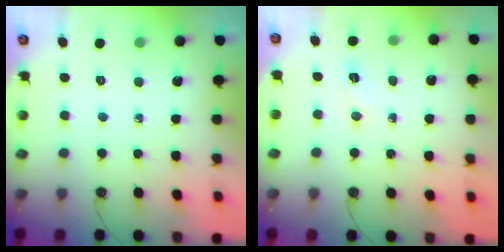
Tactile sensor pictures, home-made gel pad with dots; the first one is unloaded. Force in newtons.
{"total": 2.9, "press": 2.9, "slide": 0.4}